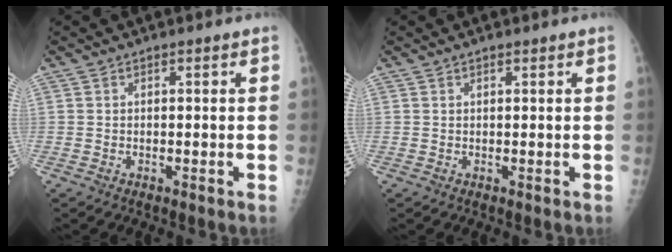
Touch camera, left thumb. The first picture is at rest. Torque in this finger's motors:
{"motor_torque": [-0.08, 0.05, -0.47, -0.18, -0.08]}